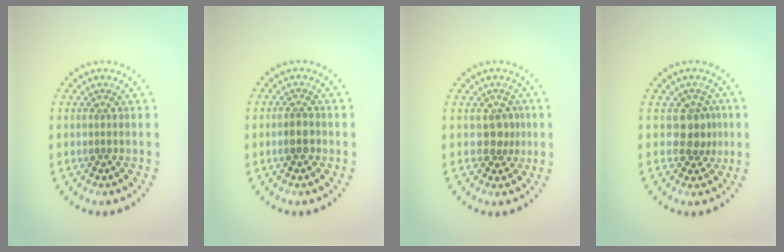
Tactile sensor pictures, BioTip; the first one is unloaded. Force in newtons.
{"total": 1.7, "press": 1.6, "slide": 0.5}
{"total": 2.0, "press": 1.6, "slide": 1.2}
{"total": 2.1, "press": 1.7, "slide": 1.2}